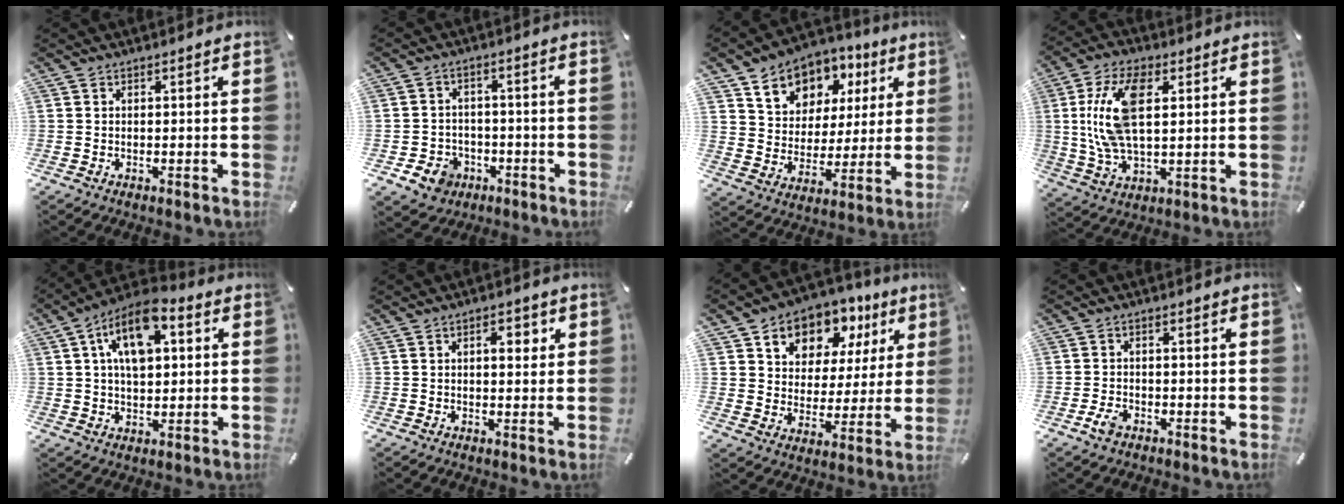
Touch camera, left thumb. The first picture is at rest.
{"total": 6.6, "force": [-3.0, 5.5, 2.1], "torque": [-0.046, 0.017, -0.057]}
{"total": 10.4, "force": [5.3, 8.7, 1.9], "torque": [-0.046, -0.037, 0.102]}
{"total": 14.8, "force": [3.4, 7.7, 12.2], "torque": [-0.274, 0.002, 0.056]}
{"total": 11.6, "force": [4.0, 6.9, 8.4], "torque": [-0.147, -0.006, 0.070]}
{"total": 3.9, "force": [1.2, 2.2, 3.1], "torque": [-0.034, -0.003, 0.009]}
{"total": 10.5, "force": [6.2, 8.2, 2.5], "torque": [-0.037, -0.050, 0.113]}
{"total": 3.0, "force": [-1.8, 1.7, 1.7], "torque": [-0.044, 0.002, -0.037]}